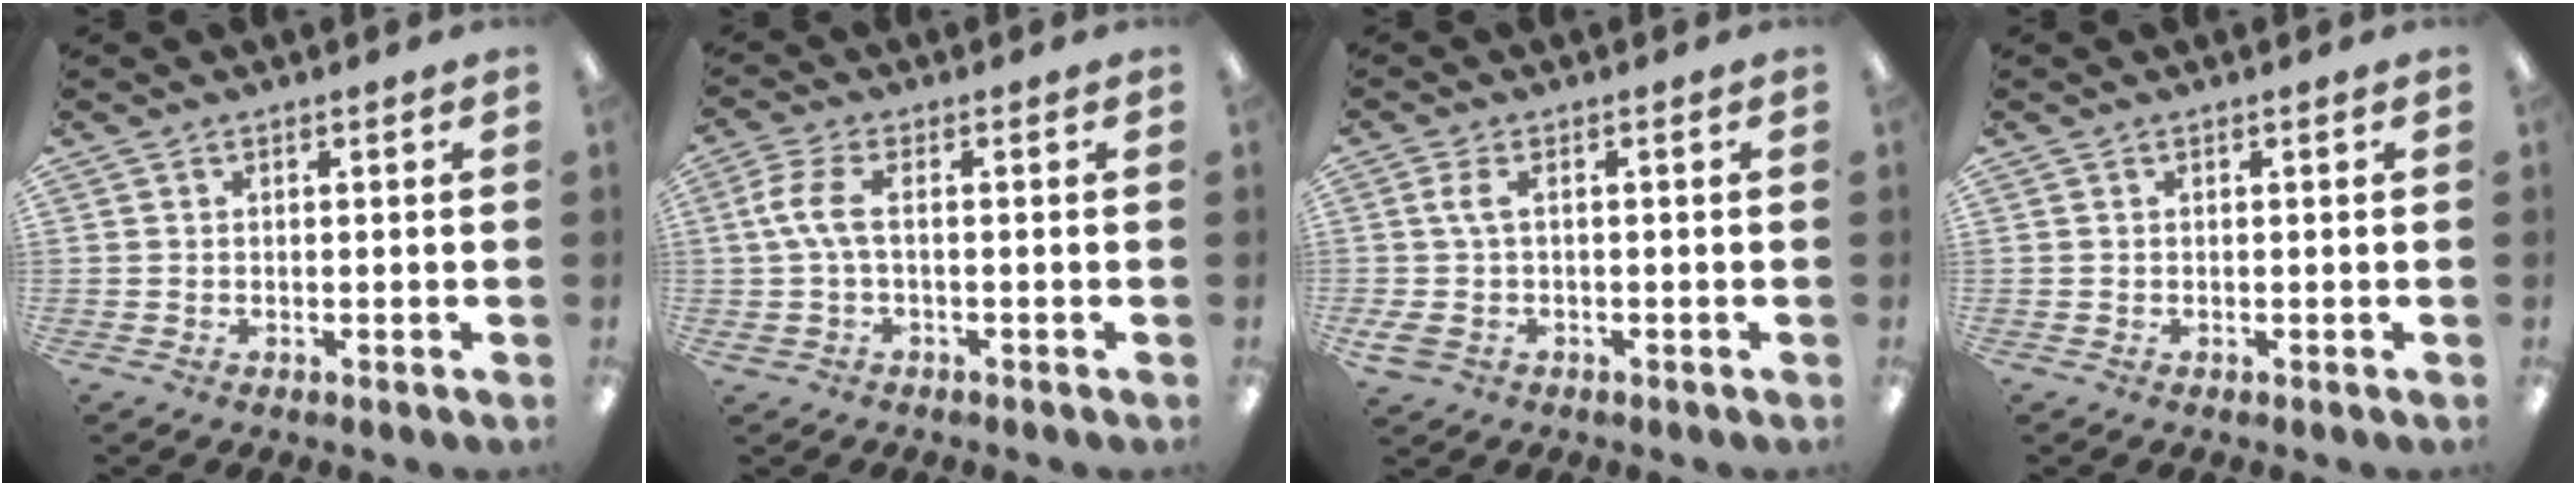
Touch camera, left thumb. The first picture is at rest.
{"total": 7.0, "force": [0.1, 3.0, 6.3], "torque": [-0.141, 0.002, -0.001]}
{"total": 5.7, "force": [0.2, 3.2, 4.8], "torque": [-0.114, 0.001, -0.001]}
{"total": 0.0}